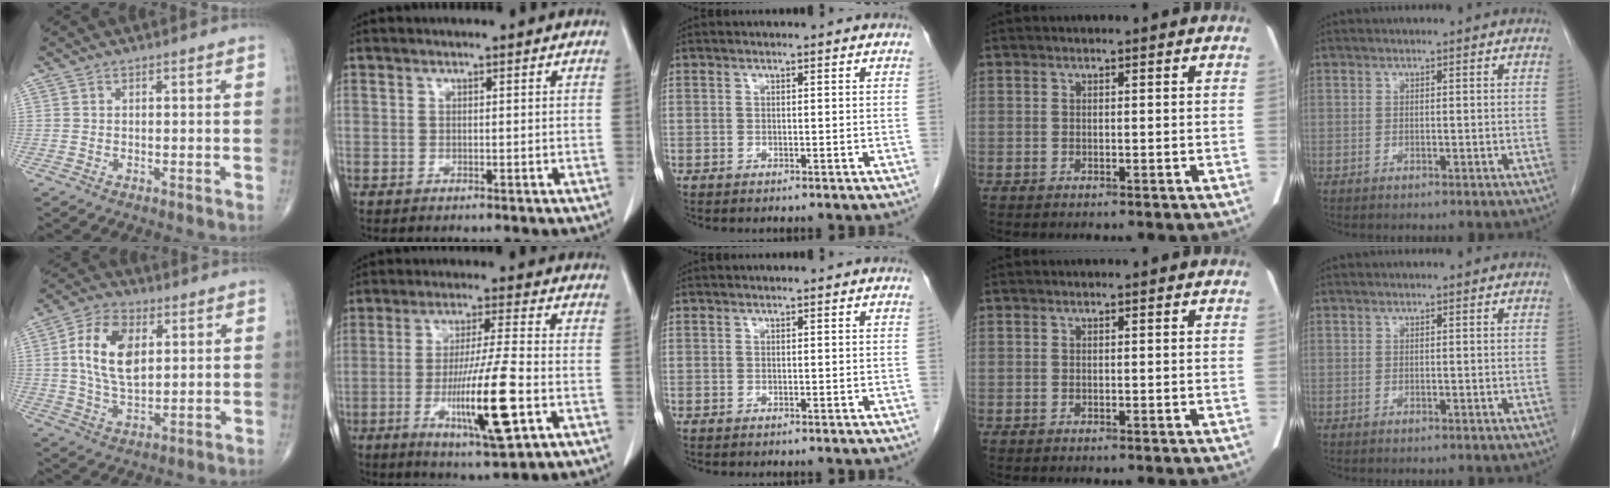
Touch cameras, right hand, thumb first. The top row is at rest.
{"thumb": {"total": 12.4, "force": [2.7, 7.1, 9.8], "torque": [-0.171, -0.003, 0.048]}, "index": {"total": 13.1, "force": [-3.9, 0.4, 12.5], "torque": [-0.229, -0.021, -0.068]}}